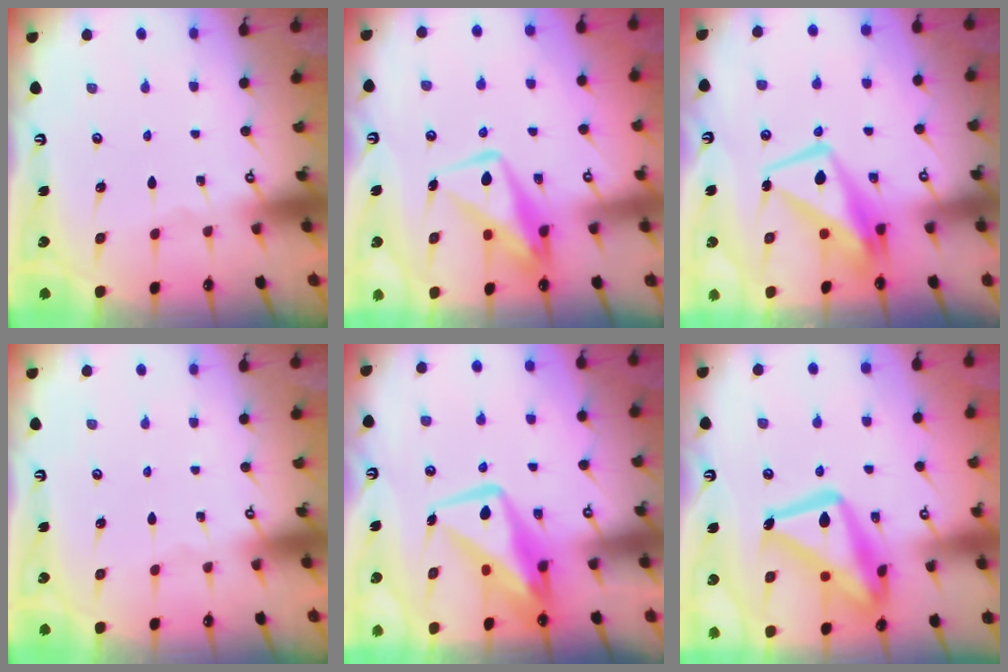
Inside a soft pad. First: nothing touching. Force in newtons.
{"total": 10.8, "press": 10.8, "slide": 1.0}
{"total": 9.2, "press": 9.1, "slide": 1.4}
{"total": 0.0}
{"total": 13.8, "press": 13.8, "slide": 1.1}
{"total": 20.8, "press": 20.8, "slide": 1.5}